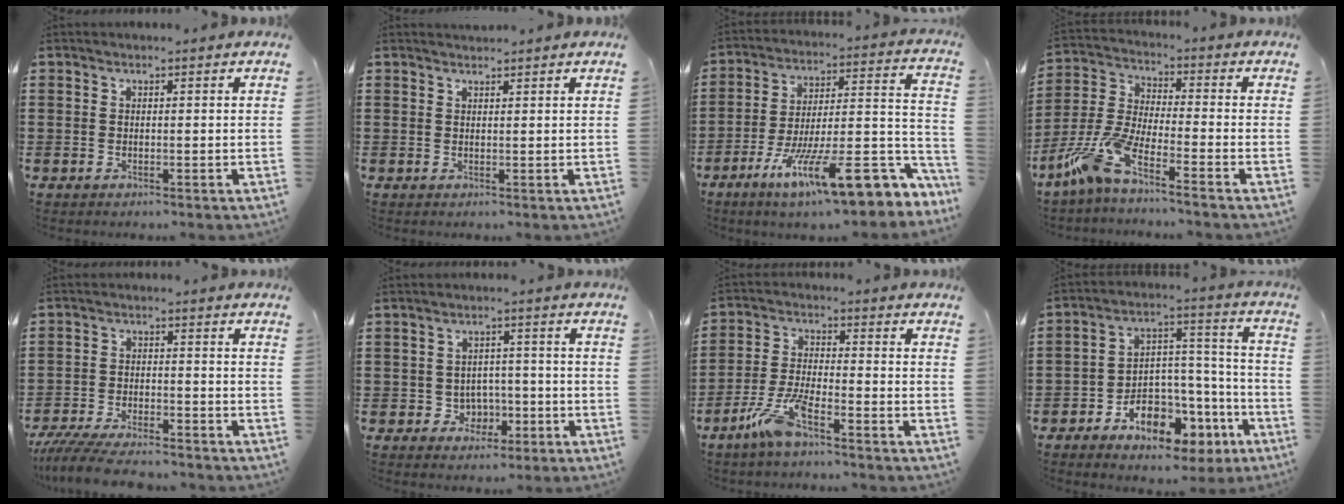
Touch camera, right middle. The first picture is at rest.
{"total": 1.0, "force": [1.0, 0.0, -0.1], "torque": [-0.002, -0.003, 0.020]}
{"total": 15.9, "force": [-9.5, 3.6, 12.2], "torque": [-0.177, 0.010, -0.158]}
{"total": 8.3, "force": [-6.3, 0.9, 5.3], "torque": [-0.148, -0.021, -0.133]}
{"total": 5.8, "force": [-5.4, 0.7, 2.2], "torque": [-0.053, -0.007, -0.106]}
{"total": 3.3, "force": [-1.3, 2.7, 1.3], "torque": [-0.035, 0.004, -0.029]}
{"total": 7.2, "force": [-4.8, 1.1, 5.3], "torque": [-0.124, -0.010, -0.093]}
{"total": 8.6, "force": [-5.6, 5.0, 4.3], "torque": [-0.076, 0.026, -0.096]}